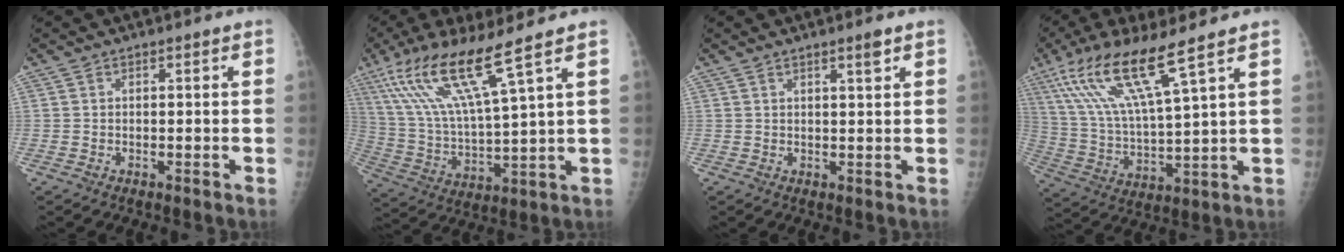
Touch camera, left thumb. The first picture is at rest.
{"total": 16.3, "force": [9.5, 1.3, 13.2], "torque": [-0.269, -0.039, 0.188]}
{"total": 2.0, "force": [1.3, 0.1, 1.5], "torque": [-0.023, -0.009, 0.023]}
{"total": 15.8, "force": [9.3, 1.8, 12.6], "torque": [-0.260, -0.036, 0.185]}